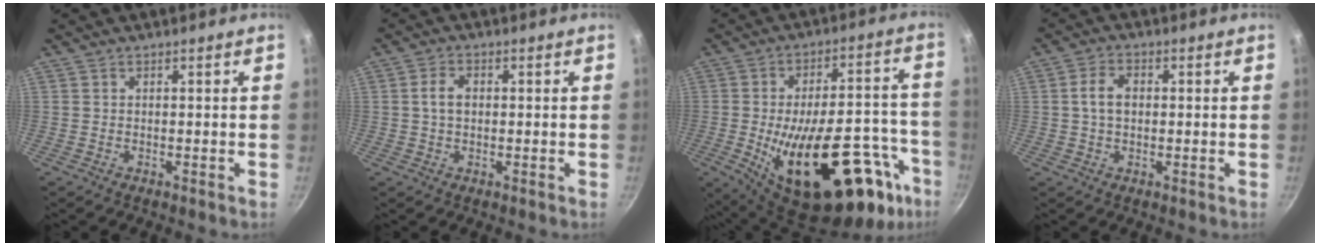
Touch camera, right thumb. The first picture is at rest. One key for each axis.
{"total": 3.5, "fx": 0.2, "fy": 2.4, "fz": 2.6, "tx": -0.041, "ty": 0.008, "tz": 0.000}
{"total": 31.6, "fx": -12.9, "fy": 14.1, "fz": 25.2, "tx": -0.312, "ty": 0.045, "tz": -0.171}
{"total": 4.8, "fx": 0.3, "fy": 3.3, "fz": 3.5, "tx": -0.055, "ty": 0.012, "tz": 0.000}